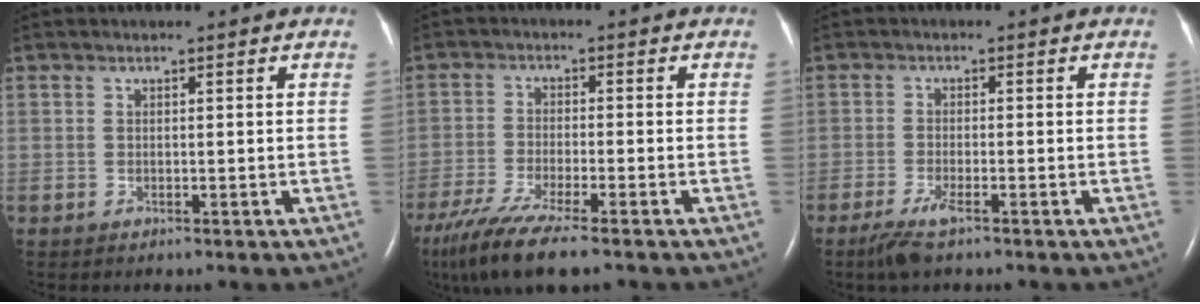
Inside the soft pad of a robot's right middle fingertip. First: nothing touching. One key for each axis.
{"total": 11.5, "fx": -8.8, "fy": 1.0, "fz": 7.3, "tx": -0.139, "ty": -0.029, "tz": -0.151}
{"total": 3.6, "fx": -2.4, "fy": 0.5, "fz": 2.6, "tx": -0.066, "ty": -0.009, "tz": -0.047}